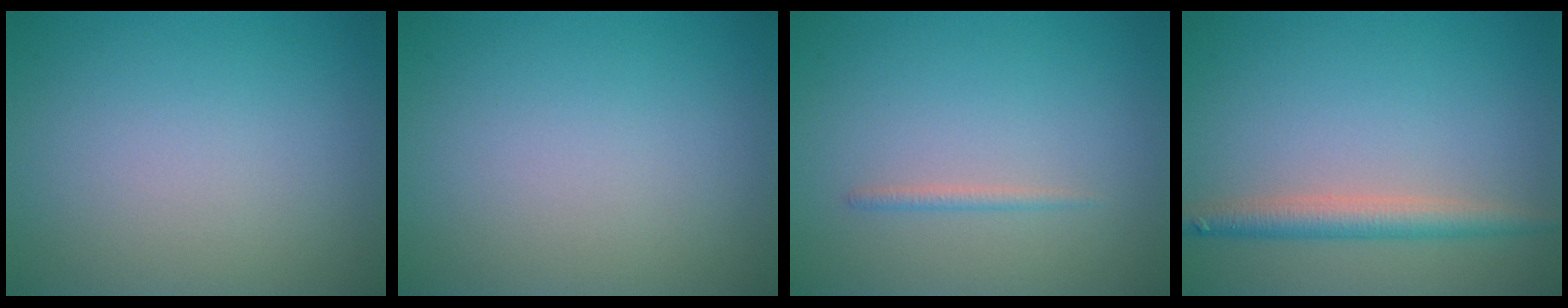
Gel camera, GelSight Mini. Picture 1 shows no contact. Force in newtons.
{"total": 0.0}
{"total": 0.8, "press": 0.8, "slide": 0.0}
{"total": 3.0, "press": 3.0, "slide": 0.1}